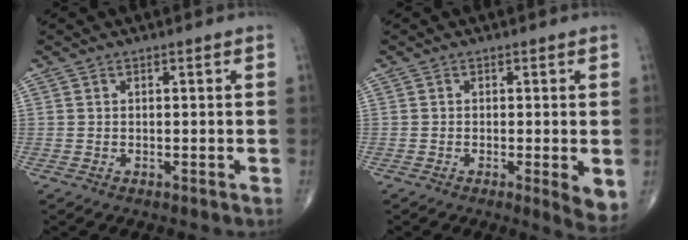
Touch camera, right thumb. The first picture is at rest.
{"total": 4.4, "force": [-0.8, 0.8, 4.2], "torque": [-0.064, -0.013, -0.017]}